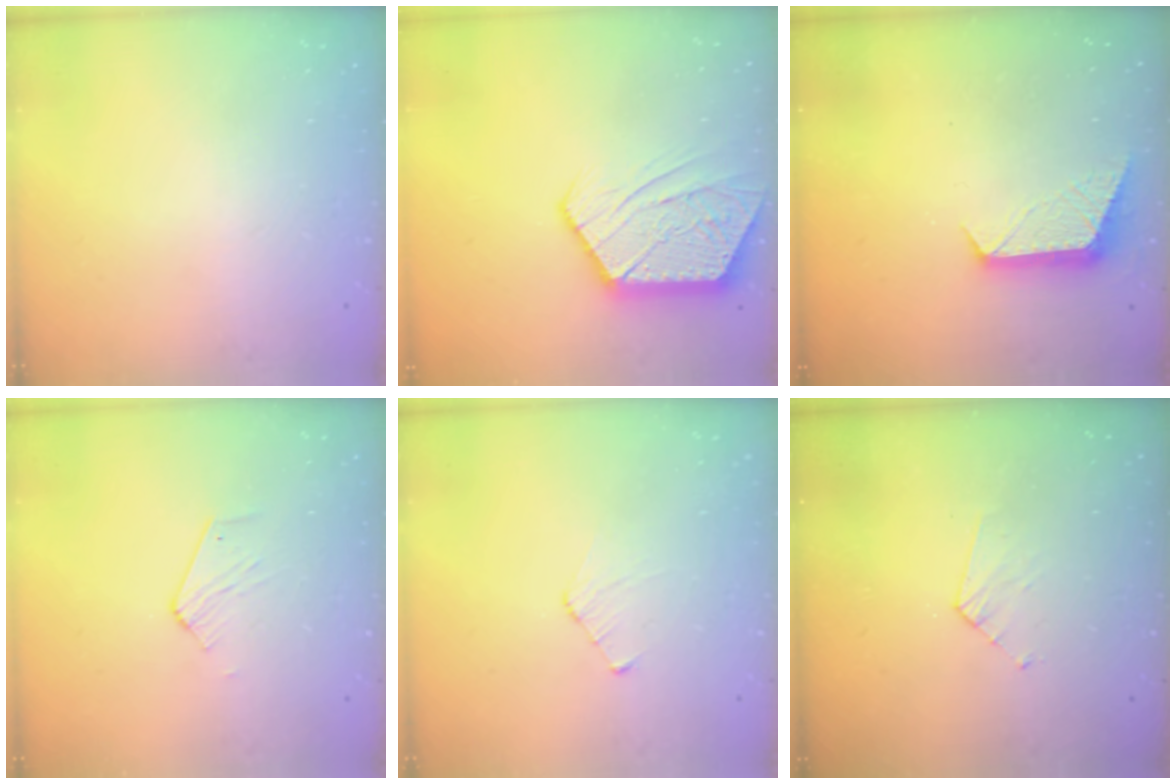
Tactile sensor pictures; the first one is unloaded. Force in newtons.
{"total": 13.8, "press": 13.8, "slide": 0.9}
{"total": 9.3, "press": 9.3, "slide": 0.5}
{"total": 3.0, "press": 3.0, "slide": 0.1}
{"total": 5.0, "press": 5.0, "slide": 0.5}
{"total": 3.7, "press": 3.7, "slide": 0.3}